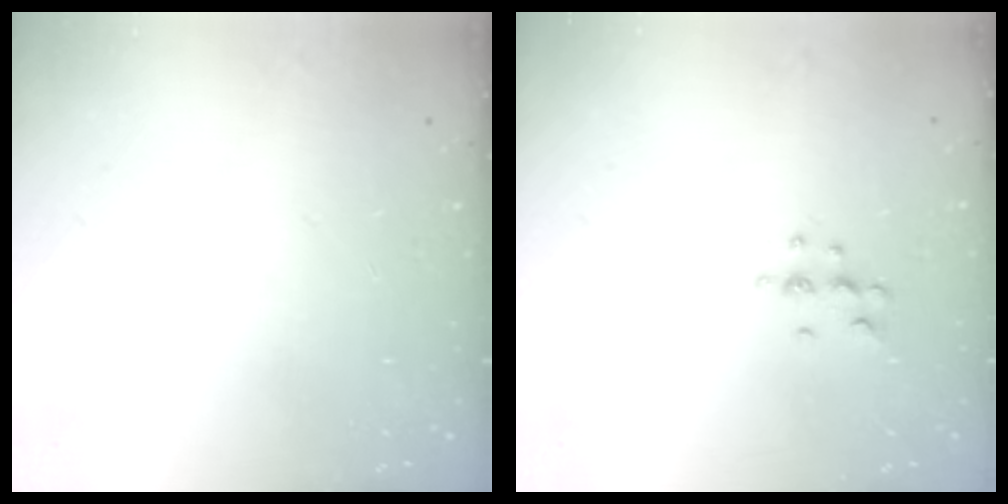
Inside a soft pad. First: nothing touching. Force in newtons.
{"total": 5.5, "press": 5.2, "slide": 1.6}